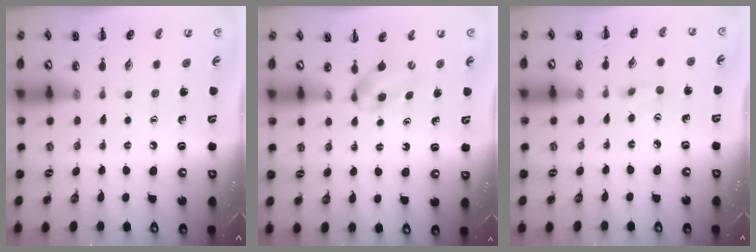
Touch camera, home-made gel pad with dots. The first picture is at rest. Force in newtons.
{"total": 2.8, "press": 2.5, "slide": 1.3}
{"total": 2.8, "press": 2.7, "slide": 0.9}